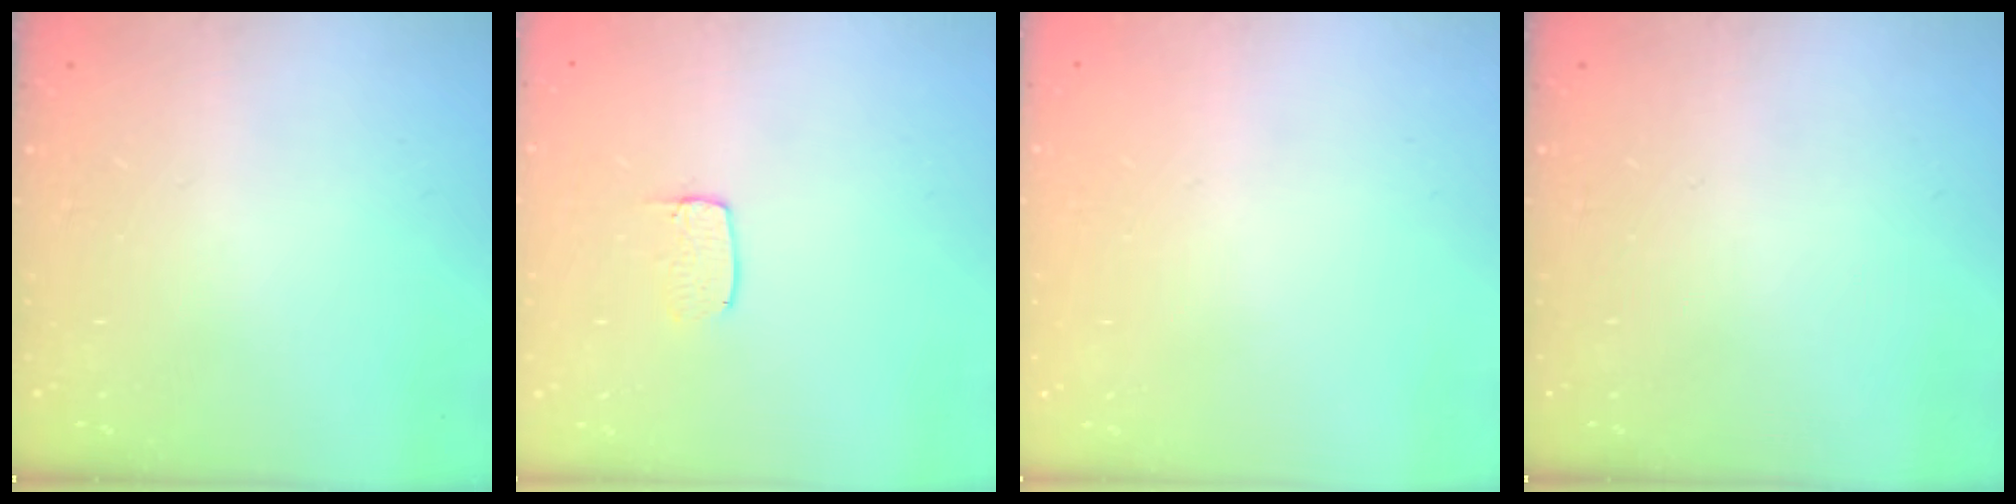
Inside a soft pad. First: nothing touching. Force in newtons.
{"total": 4.2, "press": 4.2, "slide": 0.3}
{"total": 0.0}
{"total": 0.0}